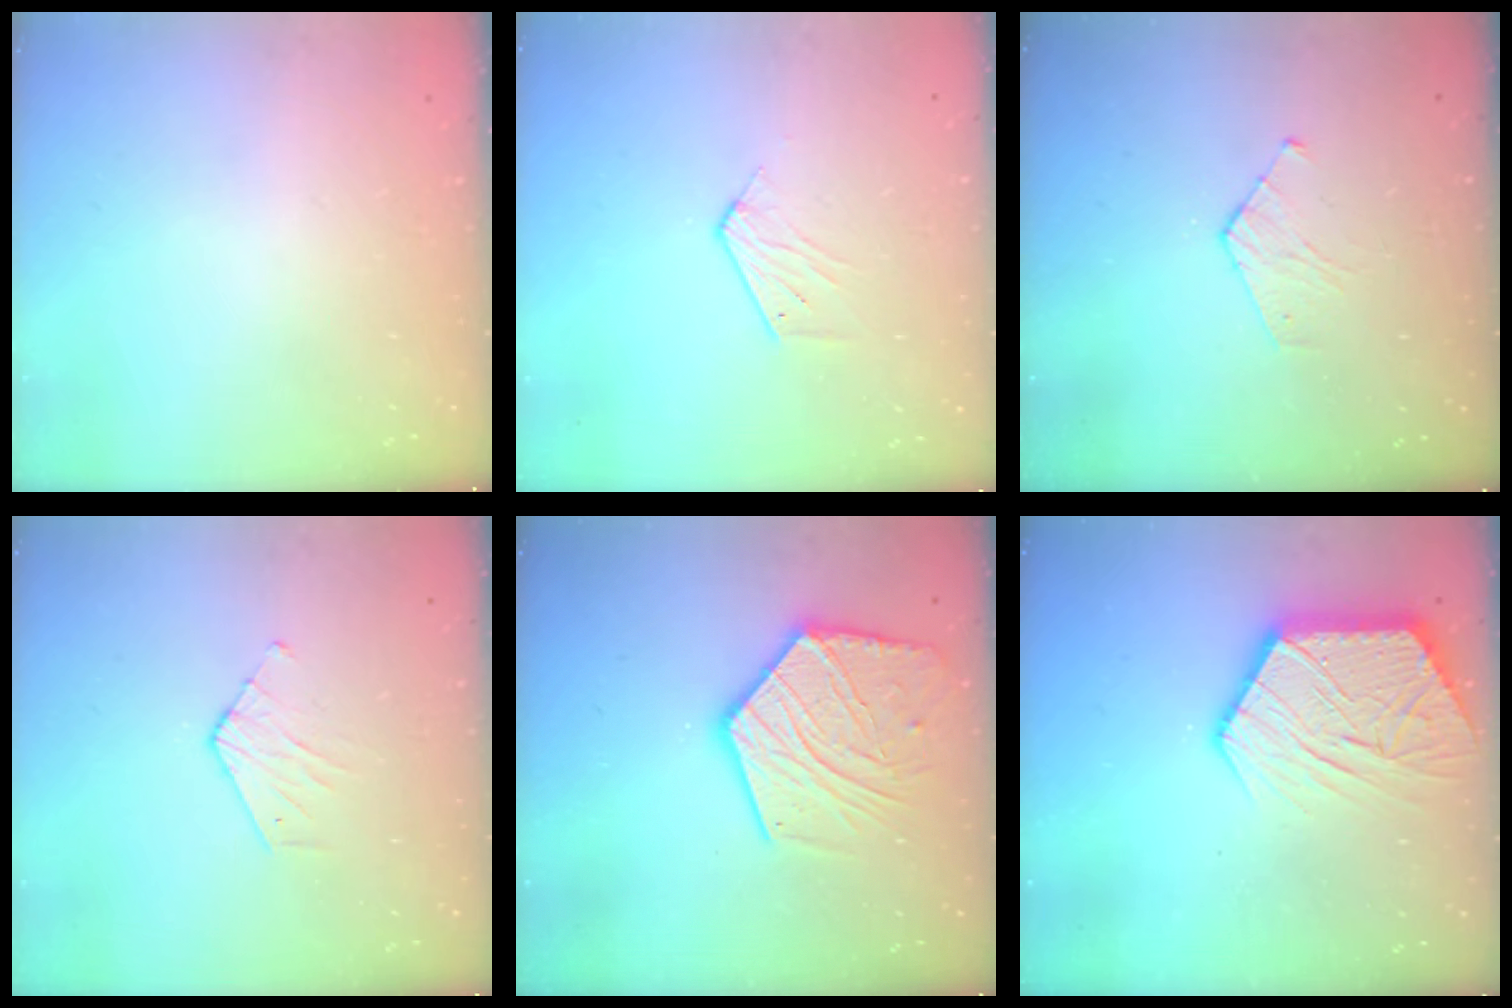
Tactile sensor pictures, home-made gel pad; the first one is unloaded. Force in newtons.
{"total": 3.9, "press": 3.9, "slide": 0.2}
{"total": 2.8, "press": 2.7, "slide": 0.3}
{"total": 5.1, "press": 5.0, "slide": 0.5}
{"total": 19.2, "press": 19.1, "slide": 1.4}
{"total": 16.5, "press": 16.4, "slide": 1.2}